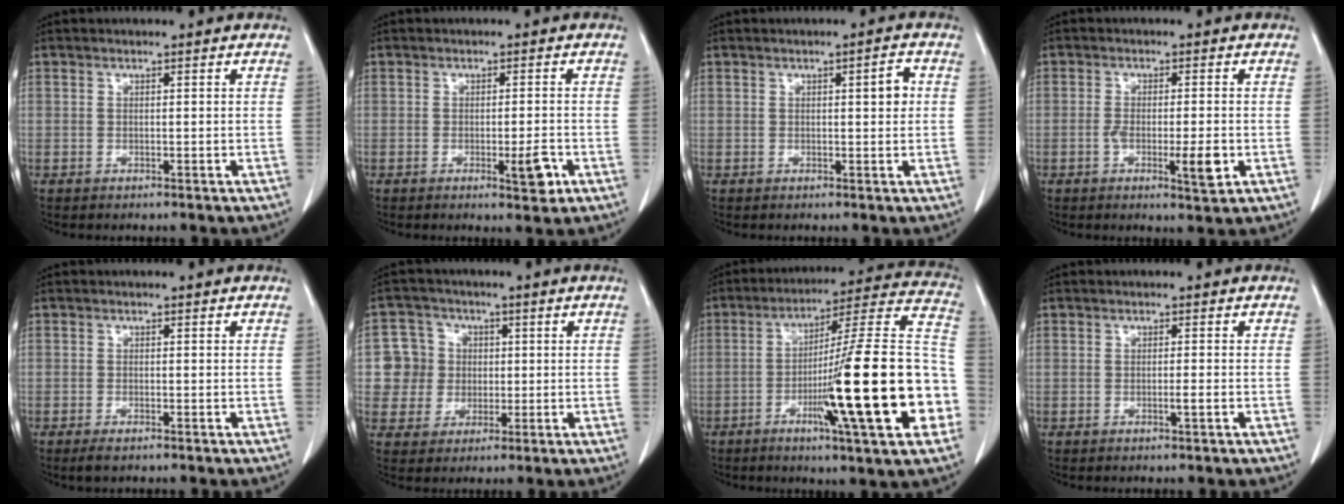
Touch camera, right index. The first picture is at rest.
{"total": 3.8, "force": [-1.5, 0.7, 3.5], "torque": [-0.049, -0.004, -0.018]}
{"total": 2.5, "force": [0.4, 0.6, 2.4], "torque": [-0.033, 0.003, 0.006]}
{"total": 5.4, "force": [-1.6, 0.9, 5.0], "torque": [-0.082, -0.006, -0.024]}
{"total": 1.7, "force": [-1.3, 0.3, 1.1], "torque": [-0.023, -0.005, -0.020]}
{"total": 6.8, "force": [0.5, 6.8, 0.7], "torque": [-0.013, 0.023, 0.013]}
{"total": 25.1, "force": [-6.5, 0.9, 24.2], "torque": [-0.298, 0.003, -0.106]}
{"total": 1.2, "force": [-0.4, -0.2, 1.2], "torque": [-0.020, -0.002, -0.007]}